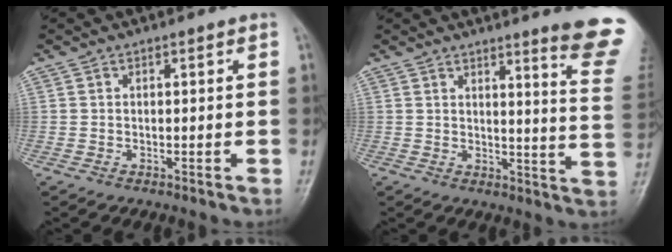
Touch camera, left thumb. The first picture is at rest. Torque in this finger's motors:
{"motor_torque": [1.91, 0.73, 1.73, -1.04, 0.37]}